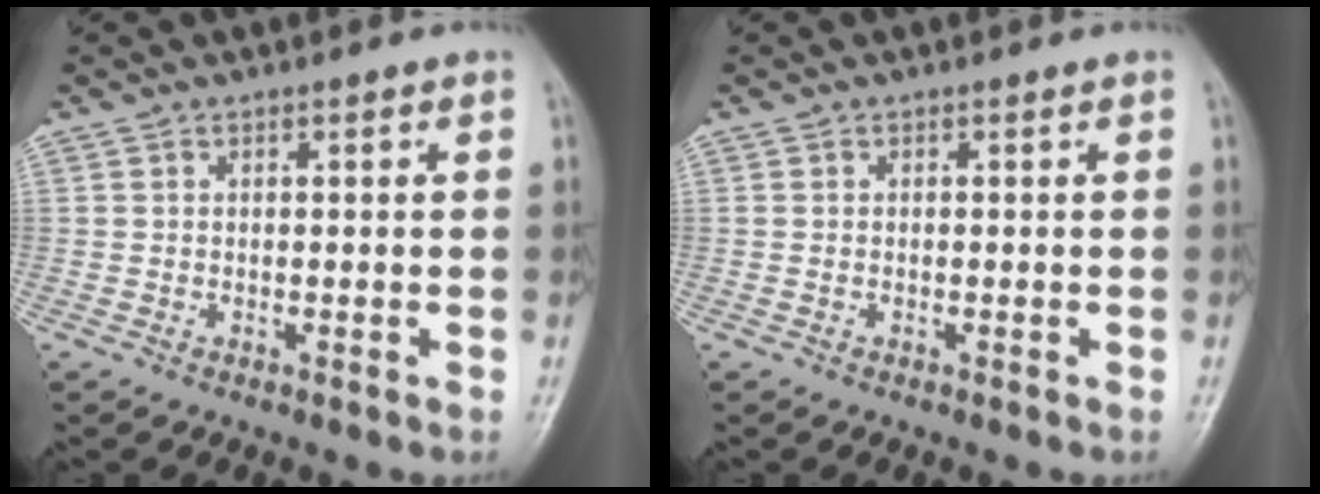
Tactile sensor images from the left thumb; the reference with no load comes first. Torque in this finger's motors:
{"motor_torque": [-0.02, 0.02, -0.09, -0.08, 0.00]}